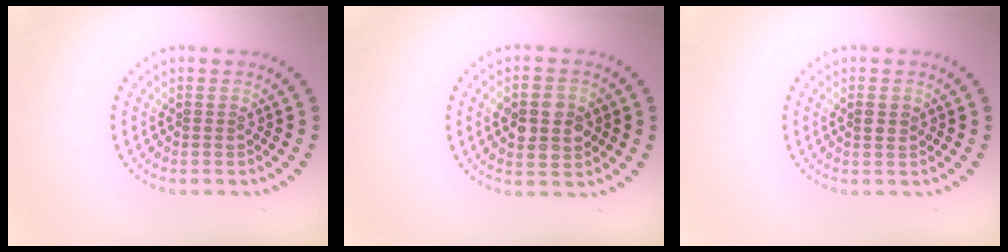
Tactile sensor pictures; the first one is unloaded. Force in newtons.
{"total": 4.5, "press": 4.5, "slide": 0.2}
{"total": 1.3, "press": 1.3, "slide": 0.2}